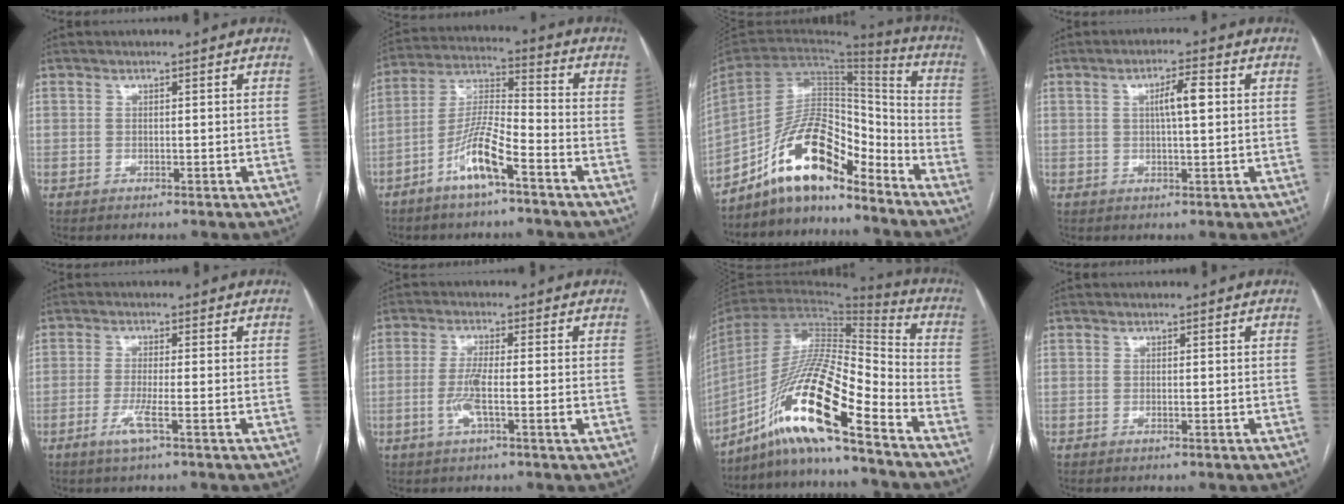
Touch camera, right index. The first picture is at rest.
{"total": 9.8, "force": [-5.5, 1.3, 8.0], "torque": [-0.167, 0.001, -0.107]}
{"total": 14.8, "force": [-11.1, 4.8, 8.4], "torque": [-0.155, 0.032, -0.200]}
{"total": 4.3, "force": [0.8, 0.5, 4.2], "torque": [-0.073, 0.008, 0.011]}
{"total": 3.5, "force": [-1.6, -0.2, 3.1], "torque": [-0.065, -0.009, -0.036]}
{"total": 5.3, "force": [-1.6, 0.2, 5.0], "torque": [-0.102, -0.006, -0.030]}
{"total": 18.2, "force": [-11.6, 1.4, 13.9], "torque": [-0.280, -0.007, -0.217]}
{"total": 0.0}